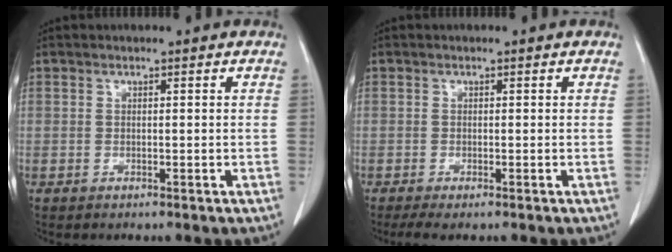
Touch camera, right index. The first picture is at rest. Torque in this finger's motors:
{"motor_torque": [0.00, -0.02, 0.07, 0.03]}